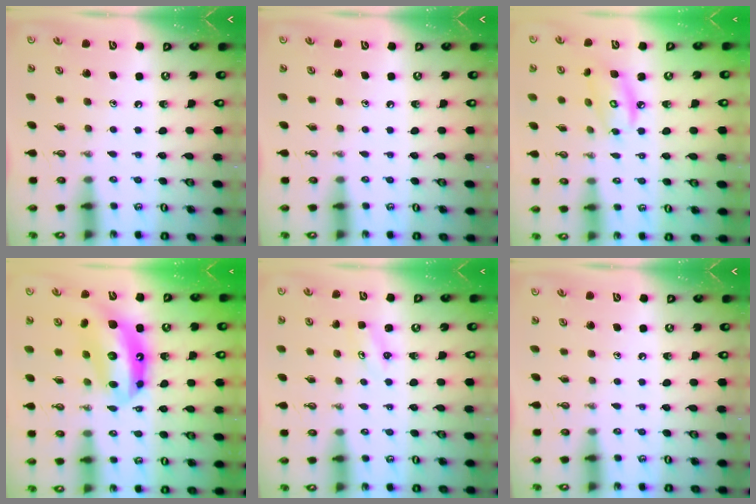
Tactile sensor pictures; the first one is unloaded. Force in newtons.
{"total": 0.0}
{"total": 7.9, "press": 7.8, "slide": 0.6}
{"total": 14.3, "press": 14.2, "slide": 1.7}
{"total": 2.5, "press": 2.5, "slide": 0.3}
{"total": 0.0}